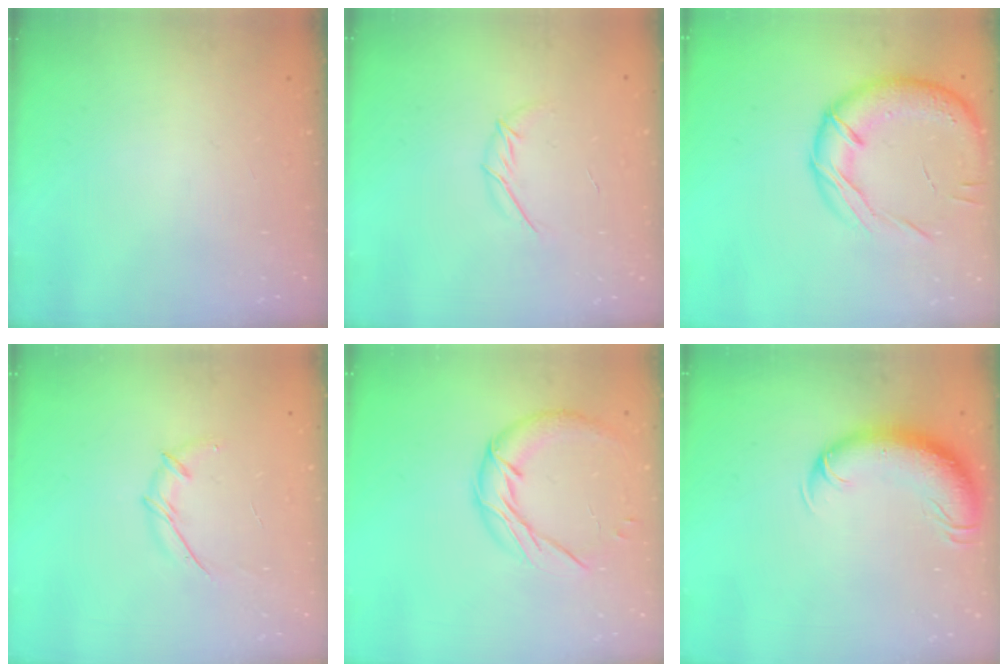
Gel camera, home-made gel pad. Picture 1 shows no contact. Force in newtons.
{"total": 5.7, "press": 5.7, "slide": 0.9}
{"total": 17.7, "press": 17.4, "slide": 3.2}
{"total": 5.9, "press": 5.7, "slide": 1.3}
{"total": 11.5, "press": 11.5, "slide": 0.8}
{"total": 10.6, "press": 10.3, "slide": 2.5}